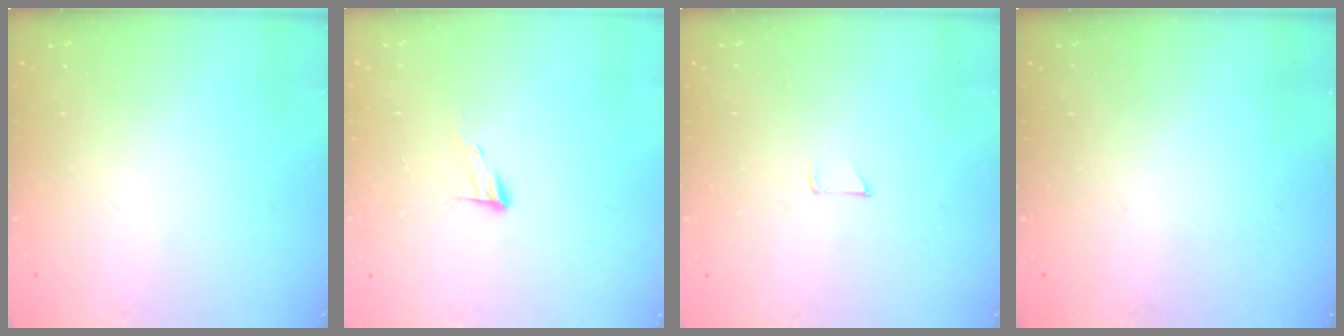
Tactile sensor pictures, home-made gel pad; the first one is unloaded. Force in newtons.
{"total": 6.2, "press": 6.2, "slide": 0.6}
{"total": 3.2, "press": 3.2, "slide": 0.3}
{"total": 0.0}